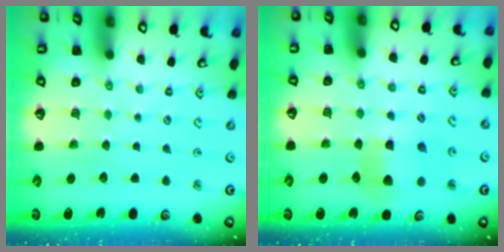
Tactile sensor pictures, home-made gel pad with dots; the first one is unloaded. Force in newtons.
{"total": 7.3, "press": 7.2, "slide": 0.8}